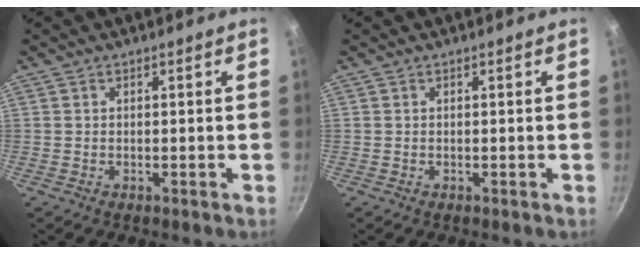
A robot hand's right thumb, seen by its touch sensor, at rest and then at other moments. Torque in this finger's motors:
{"motor_torque": [-0.03, 0.03, -0.01, -0.02, 0.00]}